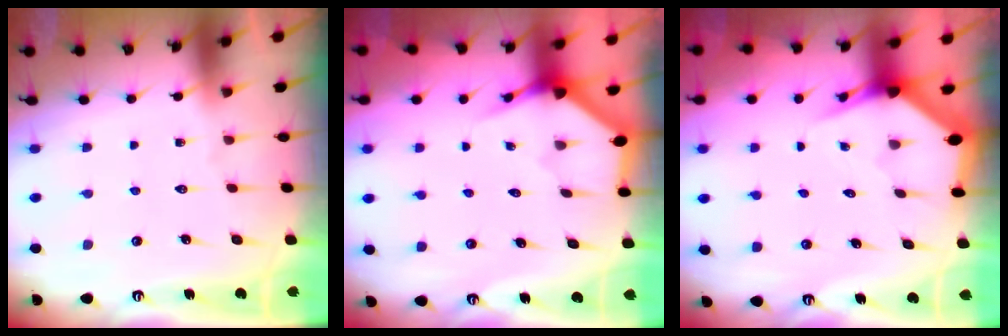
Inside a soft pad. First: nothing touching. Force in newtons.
{"total": 3.5, "press": 3.5, "slide": 0.2}
{"total": 3.0, "press": 2.9, "slide": 0.5}